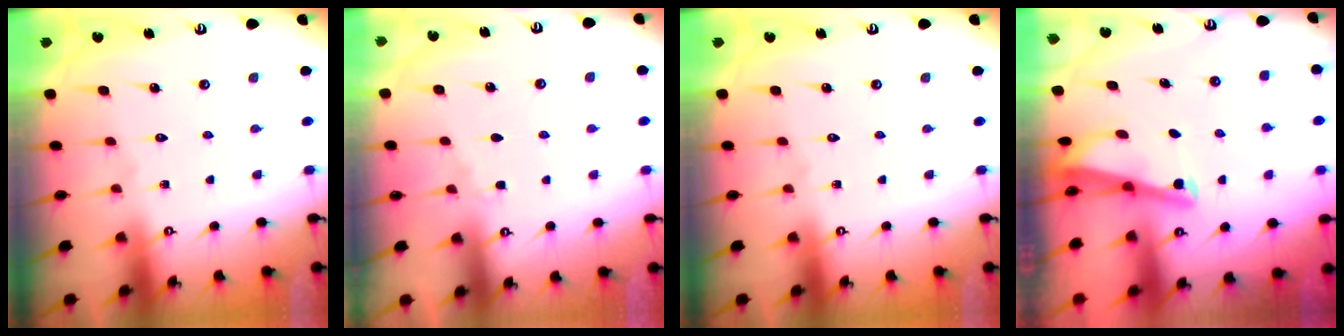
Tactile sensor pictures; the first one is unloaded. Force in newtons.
{"total": 2.8, "press": 2.8, "slide": 0.5}
{"total": 0.0}
{"total": 2.7, "press": 2.7, "slide": 0.3}